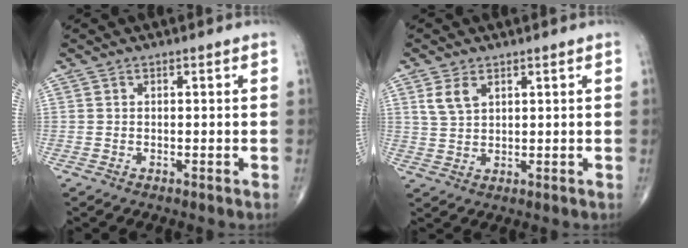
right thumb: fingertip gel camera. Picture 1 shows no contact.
{"total": 4.1, "force": [2.0, 2.4, 2.7], "torque": [-0.050, -0.004, 0.047]}